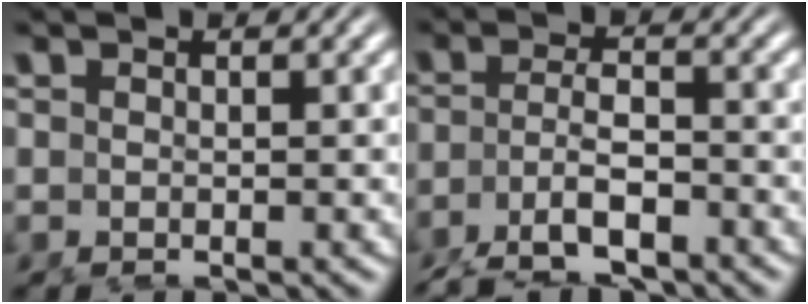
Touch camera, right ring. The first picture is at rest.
{"total": 5.8, "force": [-4.1, 2.2, 3.5], "torque": [-0.064, -0.024, -0.054]}